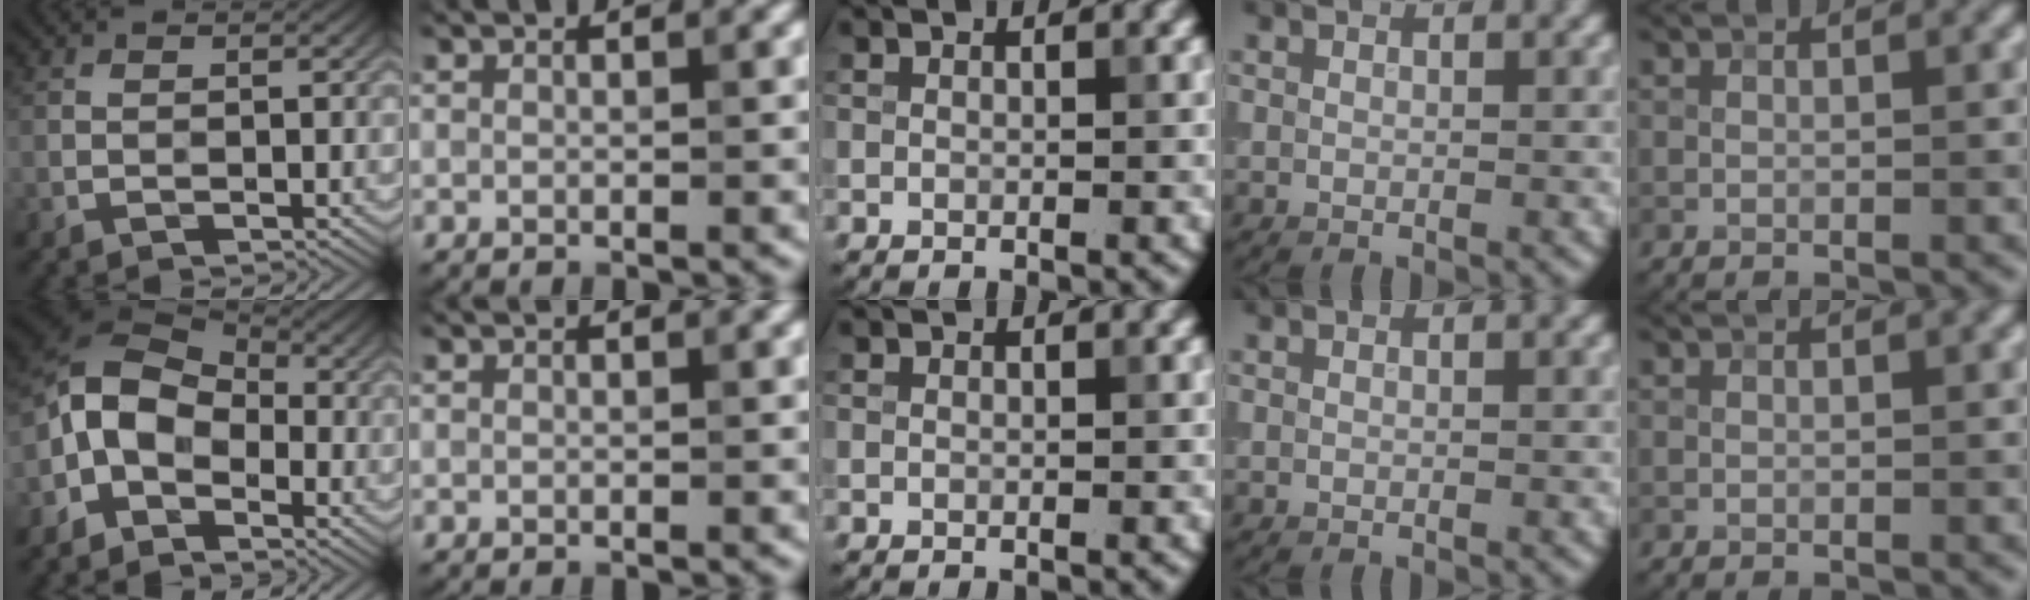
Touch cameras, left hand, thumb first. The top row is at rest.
{"thumb": {"total": 7.2, "force": [-2.7, 5.1, 4.4], "torque": [-0.095, 0.006, -0.073]}}